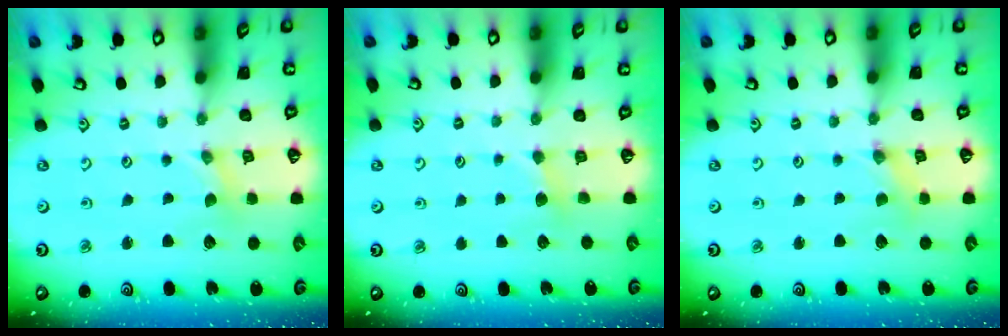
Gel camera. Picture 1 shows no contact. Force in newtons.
{"total": 2.5, "press": 2.4, "slide": 0.2}
{"total": 0.6, "press": 0.6, "slide": 0.1}